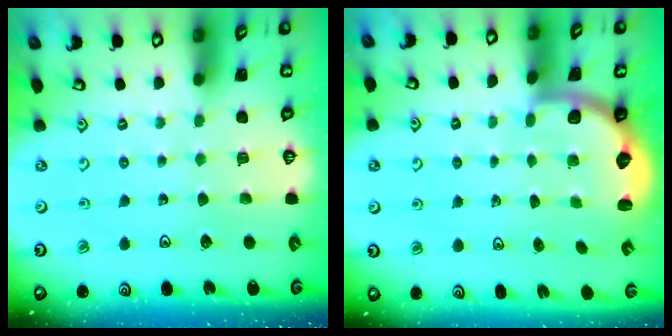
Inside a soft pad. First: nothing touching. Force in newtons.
{"total": 2.5, "press": 2.2, "slide": 1.3}